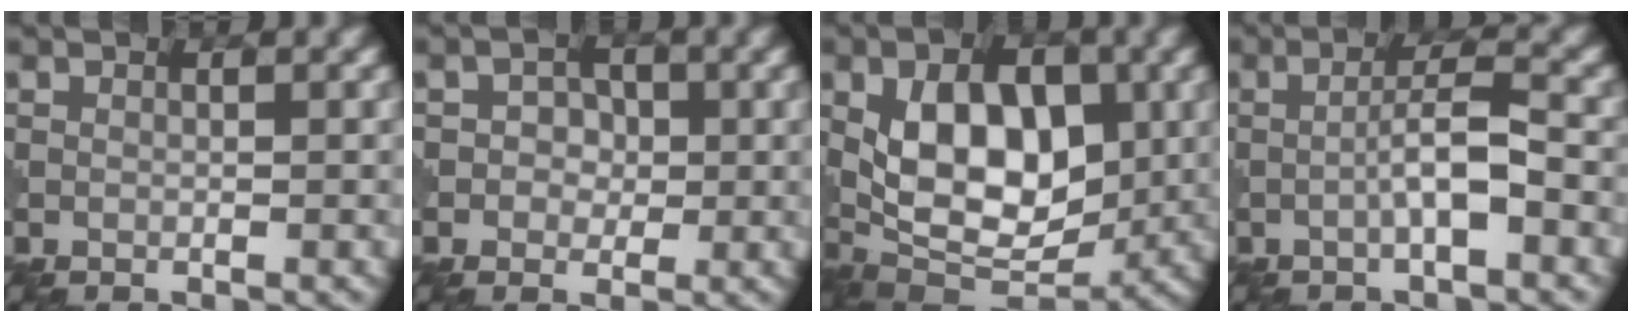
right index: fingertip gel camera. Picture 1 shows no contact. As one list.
[{"total": 2.1, "force": [0.0, 1.9, 0.9], "torque": [0.000, 0.001, -0.010]}, {"total": 10.3, "force": [0.8, 6.0, 8.3], "torque": [-0.145, -0.005, 0.010]}, {"total": 3.6, "force": [-1.1, 0.5, 3.4], "torque": [-0.059, 0.013, -0.025]}]